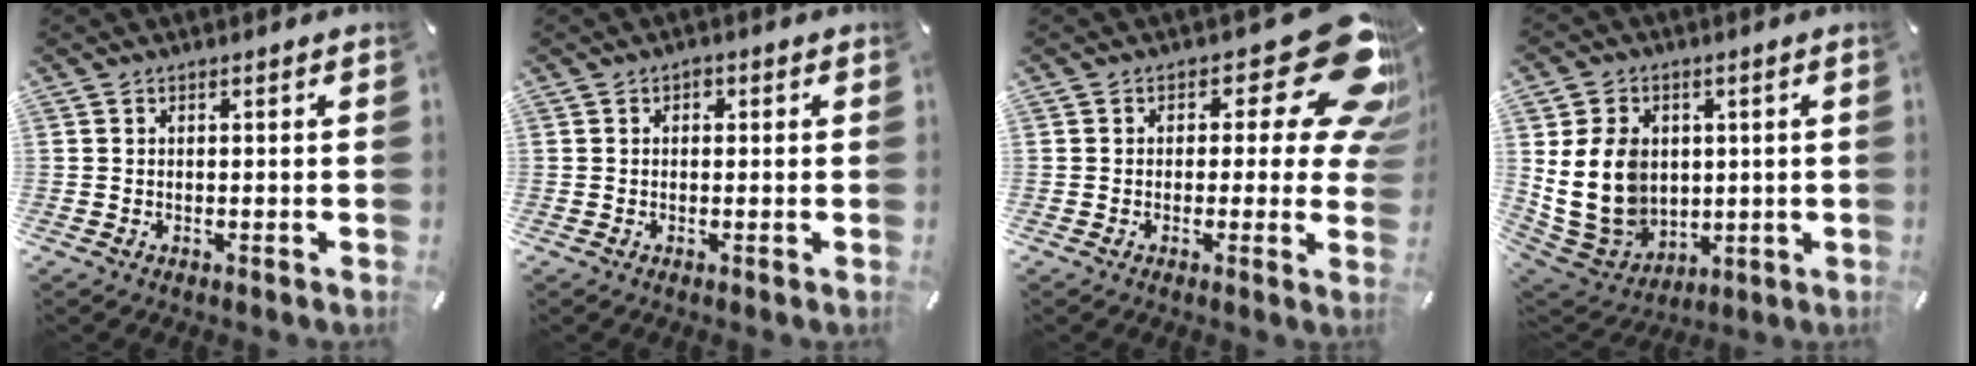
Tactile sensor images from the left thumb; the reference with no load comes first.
{"total": 1.1, "force": [0.2, 1.0, 0.4], "torque": [-0.009, 0.009, 0.001]}
{"total": 18.9, "force": [8.2, 8.1, 14.9], "torque": [-0.180, -0.050, 0.136]}
{"total": 13.9, "force": [2.1, 11.8, 6.9], "torque": [-0.161, -0.017, 0.042]}